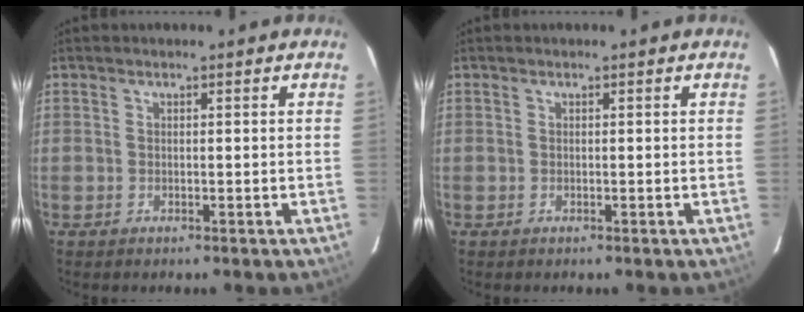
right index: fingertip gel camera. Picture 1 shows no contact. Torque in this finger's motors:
{"motor_torque": [0.00, 0.00, 0.00, 0.00]}